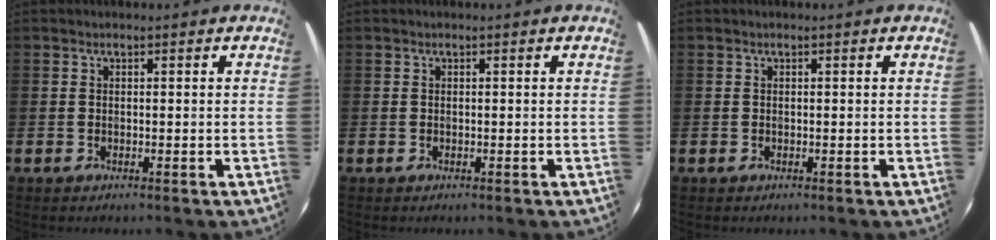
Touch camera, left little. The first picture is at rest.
{"total": 0.0}
{"total": 0.0}